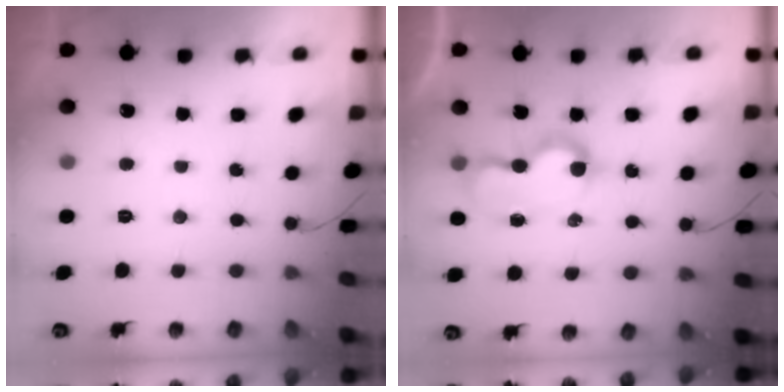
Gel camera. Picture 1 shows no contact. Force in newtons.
{"total": 7.4, "press": 7.4, "slide": 0.2}